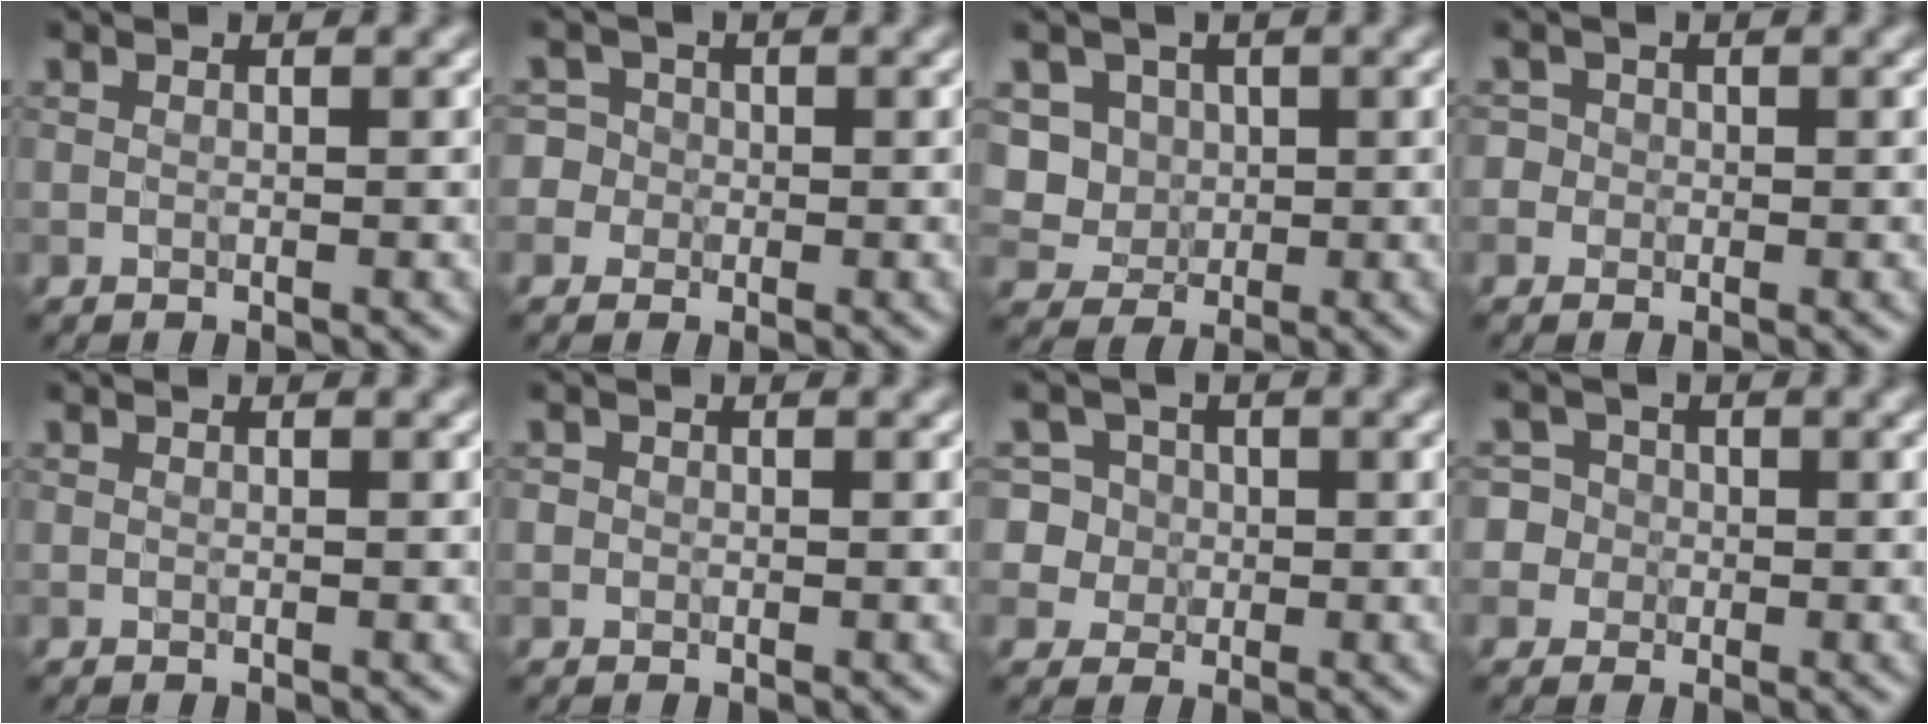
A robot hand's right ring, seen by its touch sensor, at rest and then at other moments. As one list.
[{"total": 4.5, "force": [-0.3, 4.4, 1.2], "torque": [-0.003, 0.030, -0.031]}, {"total": 5.3, "force": [0.9, 4.8, 2.0], "torque": [-0.028, 0.017, 0.011]}, {"total": 2.3, "force": [0.2, 2.2, 0.6], "torque": [0.010, 0.016, -0.012]}, {"total": 0.0}, {"total": 0.8, "force": [0.0, 0.8, 0.1], "torque": [0.004, -0.005, -0.003]}, {"total": 7.2, "force": [1.8, 6.6, 2.2], "torque": [-0.042, 0.041, 0.008]}, {"total": 5.4, "force": [0.2, 5.2, 1.5], "torque": [-0.023, 0.036, -0.021]}]